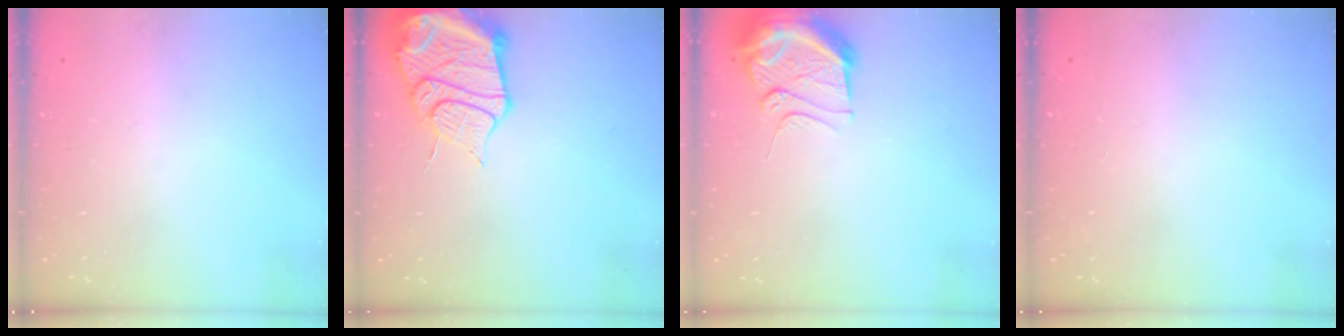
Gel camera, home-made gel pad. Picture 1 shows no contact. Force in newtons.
{"total": 17.2, "press": 17.1, "slide": 1.7}
{"total": 11.0, "press": 11.0, "slide": 0.9}
{"total": 0.0}